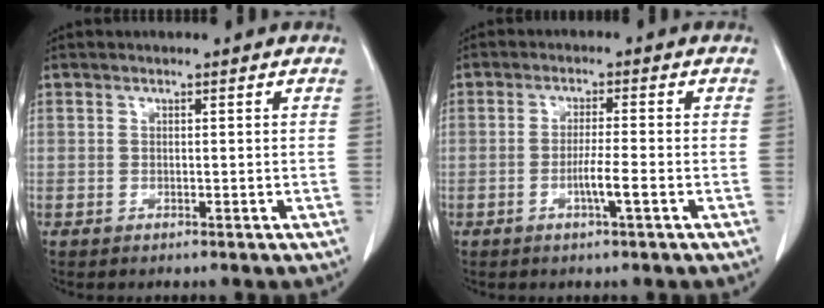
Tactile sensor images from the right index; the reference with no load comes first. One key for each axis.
{"total": 3.6, "fx": -1.4, "fy": -0.3, "fz": 3.3, "tx": -0.059, "ty": -0.003, "tz": -0.025}